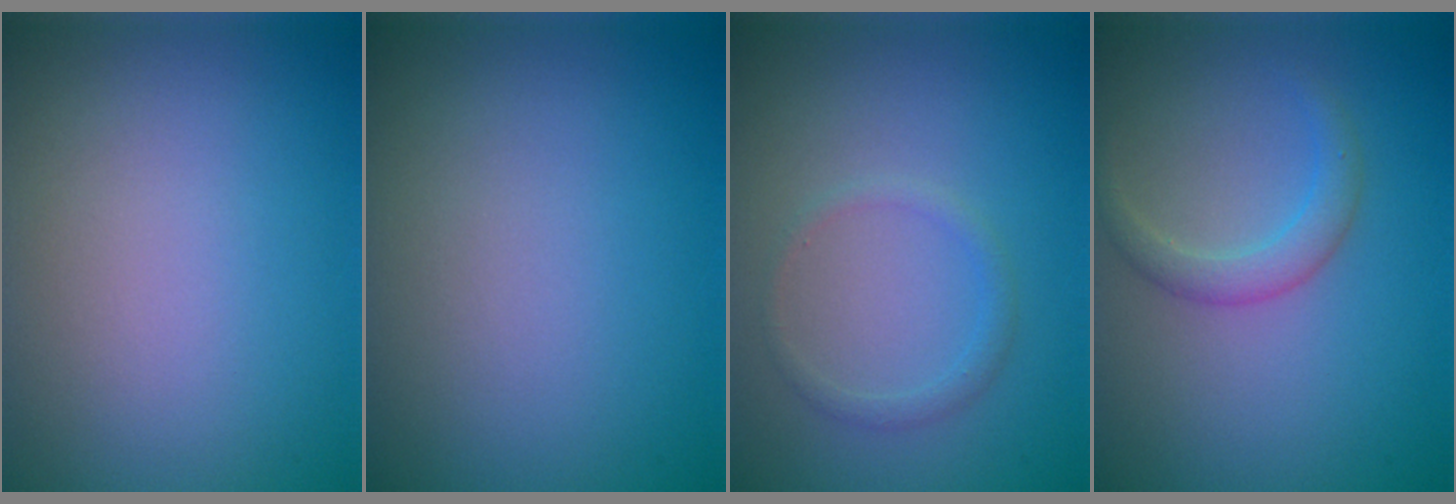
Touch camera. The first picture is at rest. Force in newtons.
{"total": 0.0}
{"total": 1.2, "press": 1.1, "slide": 0.1}
{"total": 2.0, "press": 2.0, "slide": 0.2}